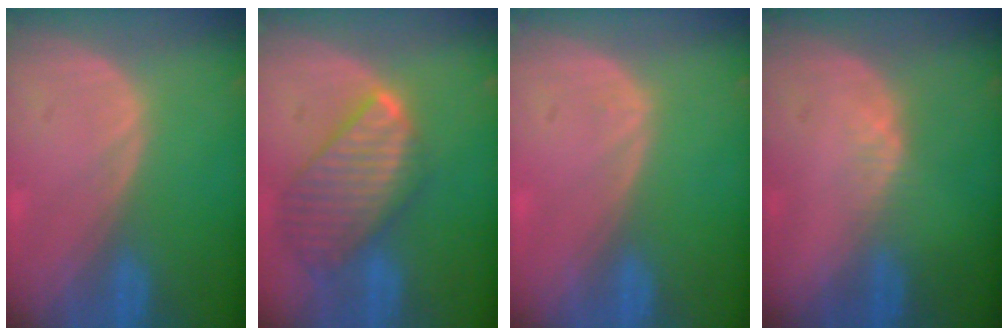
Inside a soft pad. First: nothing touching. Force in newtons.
{"total": 9.7, "press": 8.3, "slide": 5.0}
{"total": 0.5, "press": 0.2, "slide": 0.5}
{"total": 1.4, "press": 1.2, "slide": 0.7}